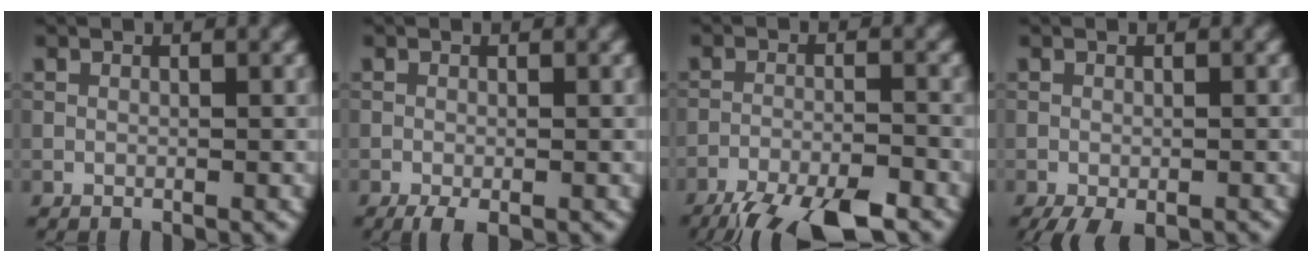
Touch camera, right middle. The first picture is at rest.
{"total": 1.6, "force": [-0.9, 0.5, 1.2], "torque": [-0.025, -0.007, -0.019]}
{"total": 10.7, "force": [-9.0, 2.5, 5.3], "torque": [-0.093, -0.031, -0.141]}
{"total": 3.2, "force": [-2.3, 1.0, 2.0], "torque": [-0.032, -0.010, -0.031]}